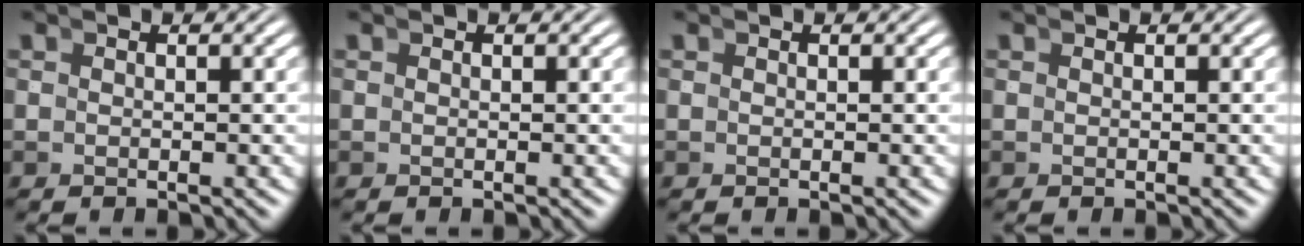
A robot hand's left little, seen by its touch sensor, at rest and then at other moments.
{"total": 0.0}
{"total": 0.0}
{"total": 0.0}